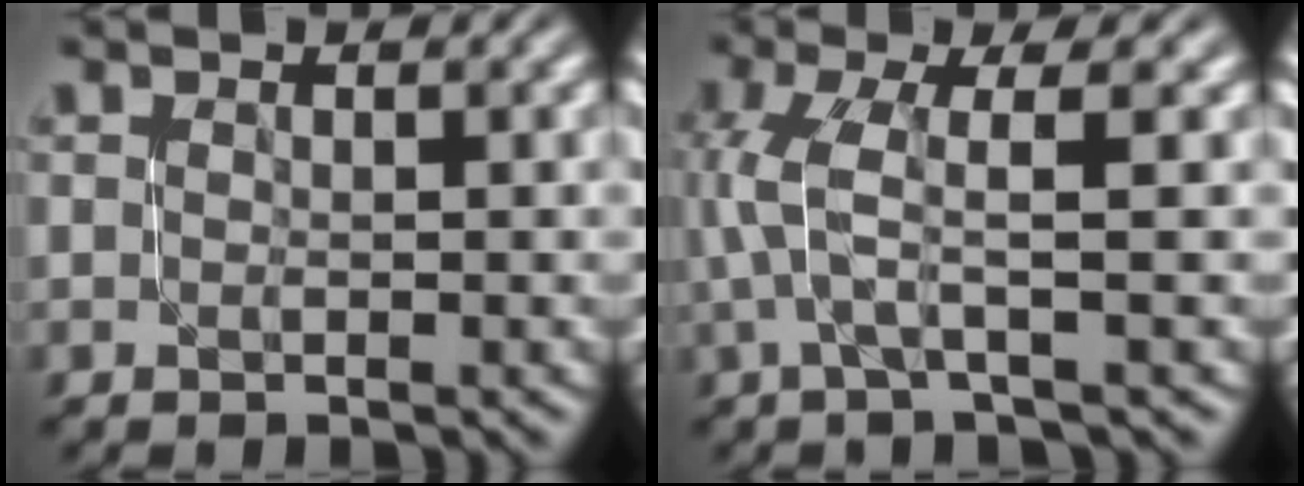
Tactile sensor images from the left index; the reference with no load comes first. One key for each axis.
{"total": 4.3, "fx": 0.5, "fy": 0.8, "fz": 4.2, "tx": -0.089, "ty": 0.006, "tz": 0.011}